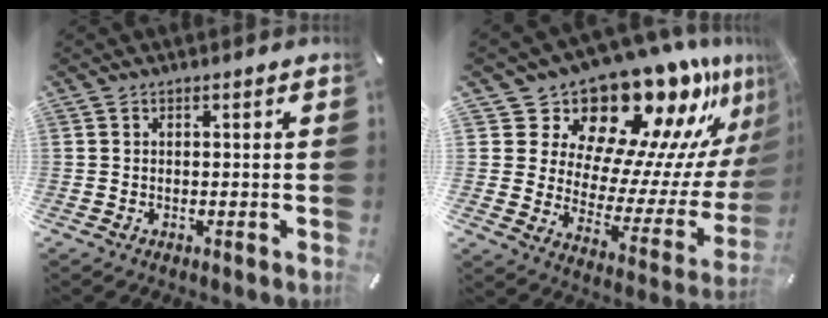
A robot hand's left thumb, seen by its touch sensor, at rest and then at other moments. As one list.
[{"total": 19.9, "force": [17.7, 7.5, 5.1], "torque": [-0.060, -0.180, 0.299]}]